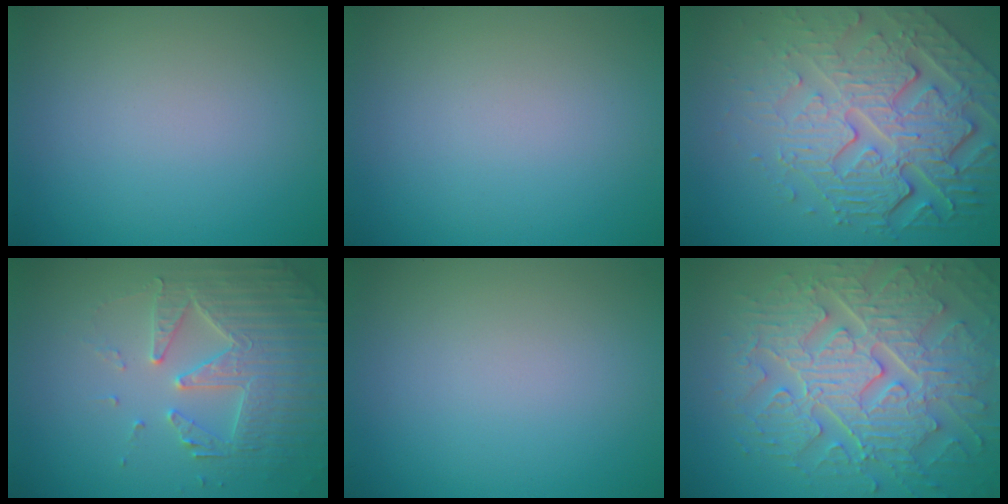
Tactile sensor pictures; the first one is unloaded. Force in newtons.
{"total": 0.0}
{"total": 8.5, "press": 5.8, "slide": 6.2}
{"total": 4.7, "press": 4.5, "slide": 1.2}
{"total": 0.0}
{"total": 9.4, "press": 6.8, "slide": 6.5}